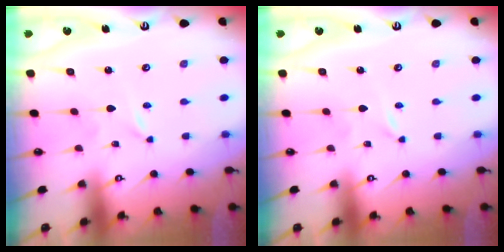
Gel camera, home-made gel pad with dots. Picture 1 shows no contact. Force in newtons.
{"total": 0.0}